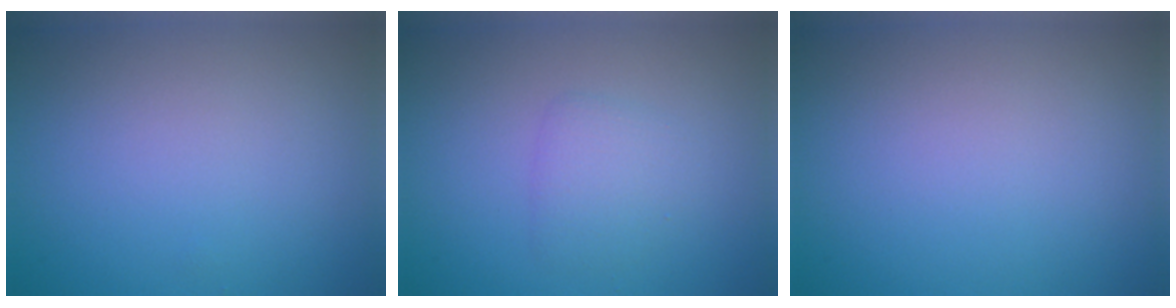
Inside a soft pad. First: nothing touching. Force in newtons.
{"total": 1.9, "press": 1.9, "slide": 0.0}
{"total": 0.0}